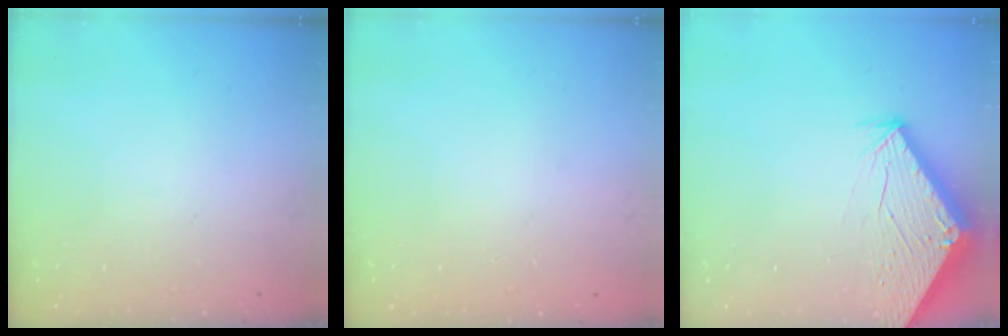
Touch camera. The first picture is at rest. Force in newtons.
{"total": 0.0}
{"total": 2.5, "press": 2.5, "slide": 0.1}